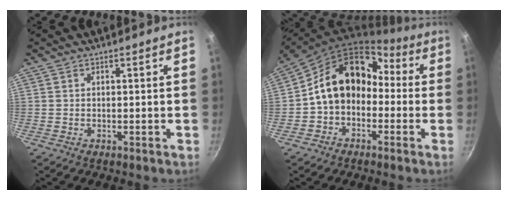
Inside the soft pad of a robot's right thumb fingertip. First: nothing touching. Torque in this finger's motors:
{"motor_torque": [0.38, 3.37, 1.69, -0.58, 0.23]}